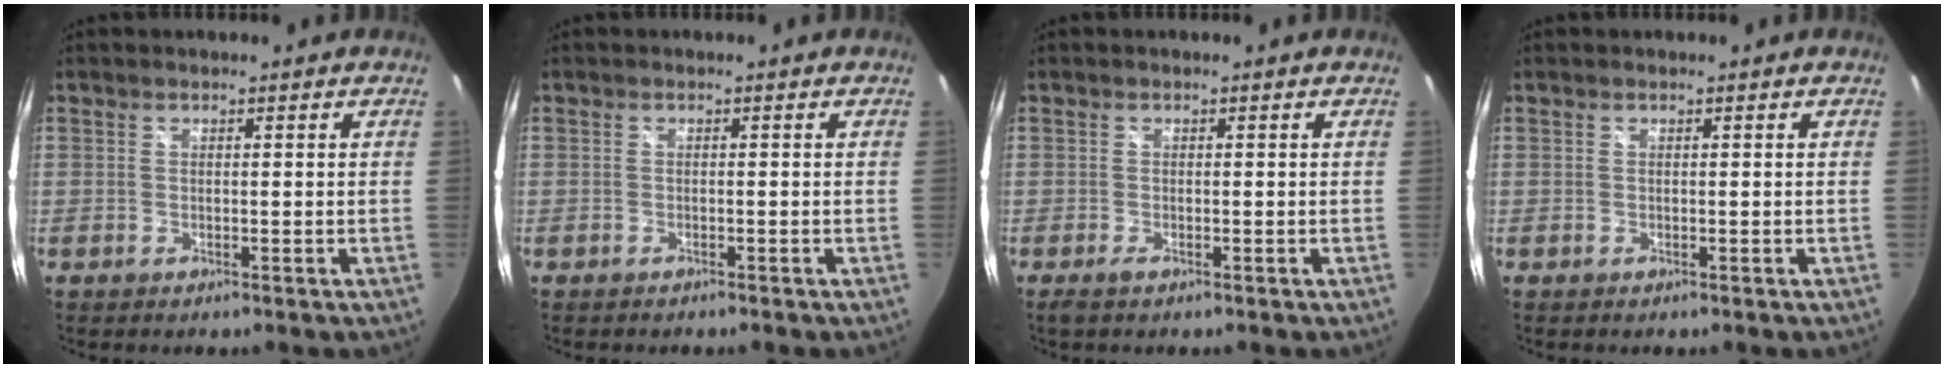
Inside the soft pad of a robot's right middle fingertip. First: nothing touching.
{"total": 0.8, "force": [-0.7, 0.2, 0.2], "torque": [-0.005, -0.005, -0.013]}
{"total": 1.2, "force": [-0.8, 0.1, 0.9], "torque": [-0.018, -0.004, -0.015]}
{"total": 0.0}